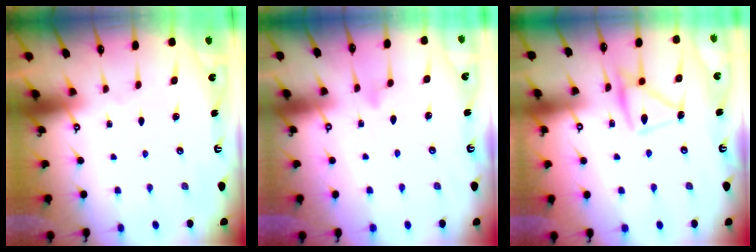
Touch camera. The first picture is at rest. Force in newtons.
{"total": 3.8, "press": 3.8, "slide": 0.4}
{"total": 13.5, "press": 13.5, "slide": 0.6}